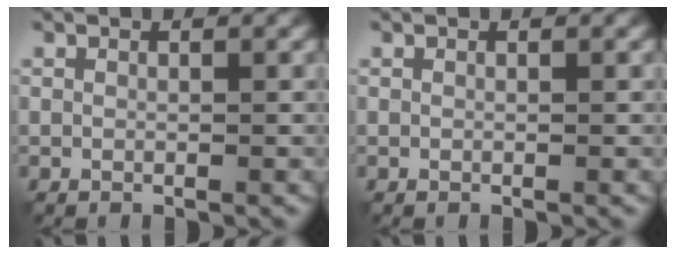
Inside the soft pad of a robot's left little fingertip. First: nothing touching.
{"total": 0.0}